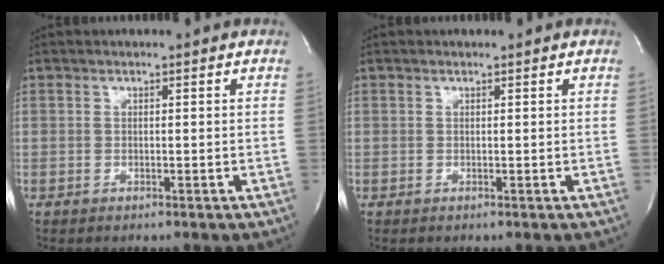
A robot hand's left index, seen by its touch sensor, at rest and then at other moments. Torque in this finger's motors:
{"motor_torque": [0.04, 0.01, -0.03, -0.01]}